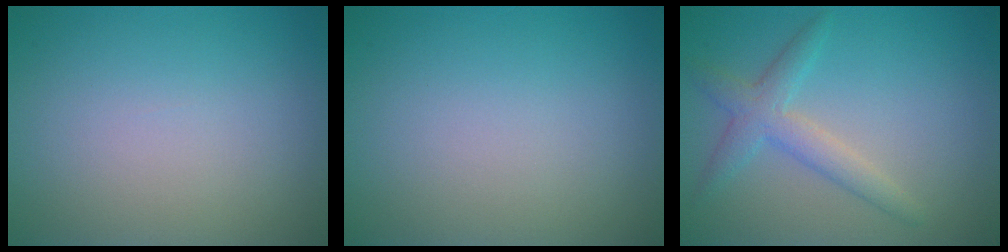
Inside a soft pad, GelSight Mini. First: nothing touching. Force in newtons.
{"total": 0.0}
{"total": 3.0, "press": 3.0, "slide": 0.1}